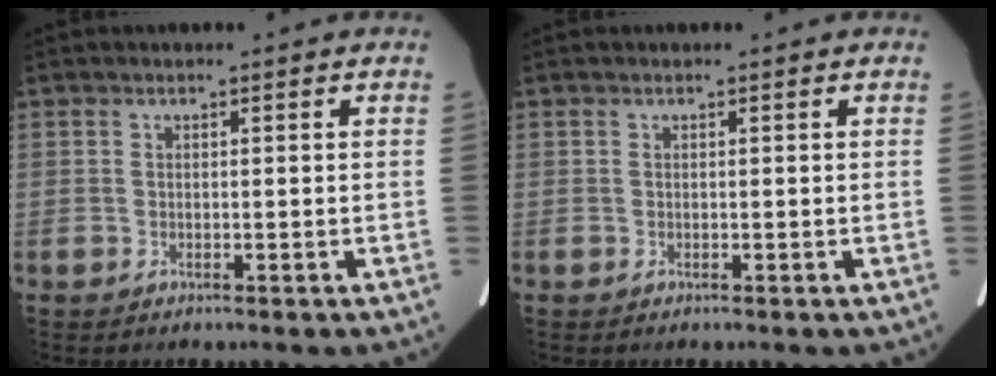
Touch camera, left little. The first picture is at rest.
{"total": 0.0}